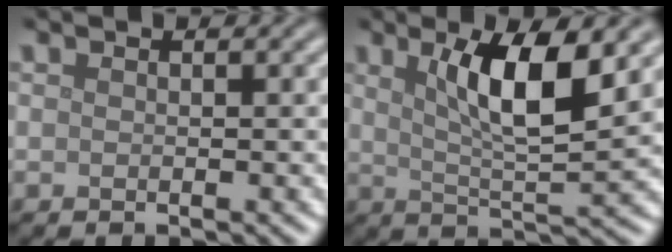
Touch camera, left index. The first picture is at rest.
{"total": 6.8, "force": [2.4, 1.7, 6.2], "torque": [-0.102, -0.004, 0.044]}